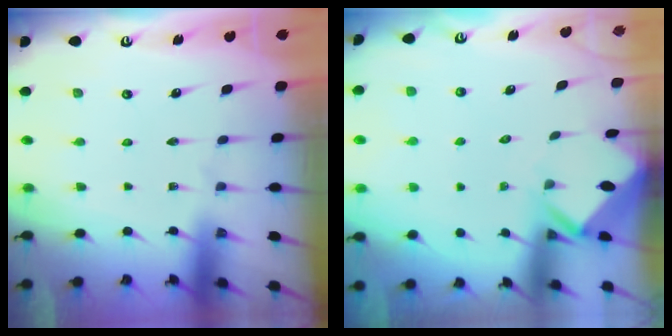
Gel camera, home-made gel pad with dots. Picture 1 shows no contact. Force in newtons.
{"total": 2.6, "press": 2.6, "slide": 0.1}